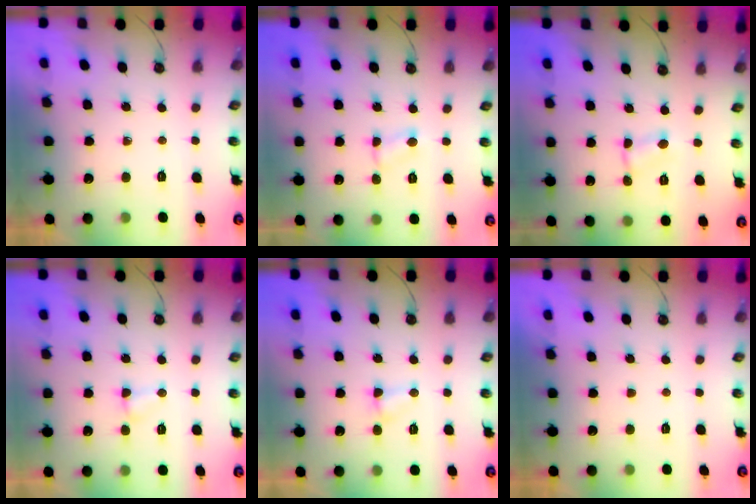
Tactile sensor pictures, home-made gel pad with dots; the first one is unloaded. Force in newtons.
{"total": 2.7, "press": 2.6, "slide": 0.5}
{"total": 1.3, "press": 1.3, "slide": 0.2}
{"total": 2.7, "press": 2.7, "slide": 0.4}
{"total": 3.7, "press": 3.7, "slide": 0.6}
{"total": 0.0}